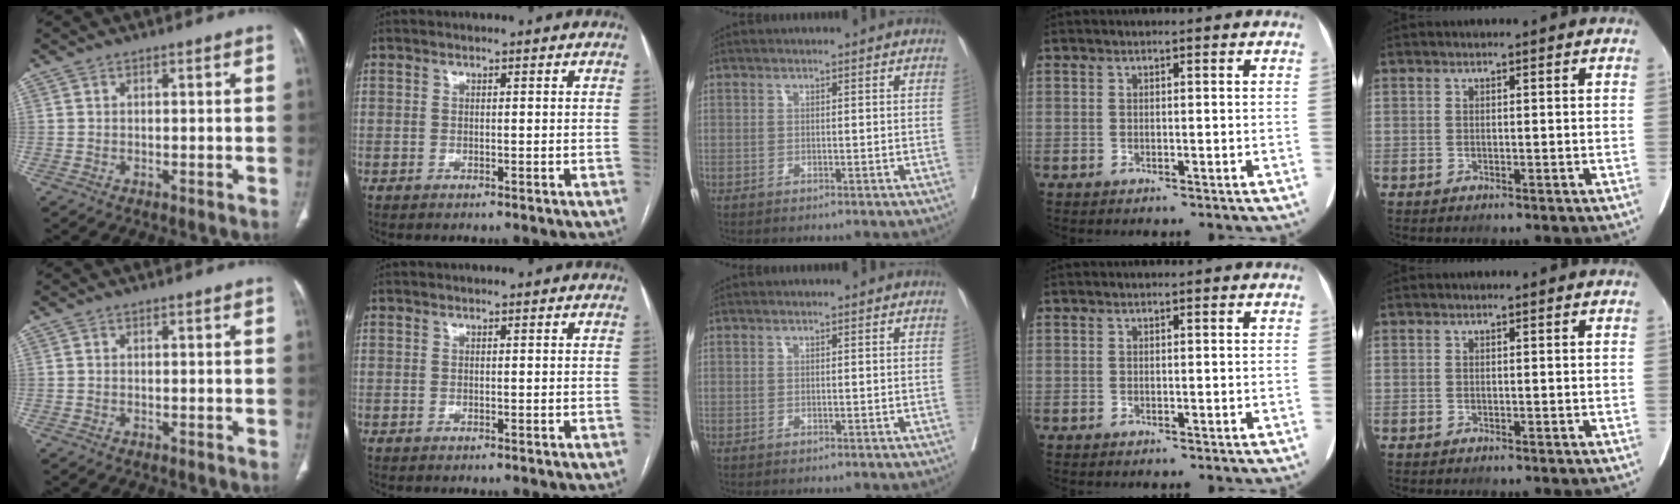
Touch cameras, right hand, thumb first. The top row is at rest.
{}